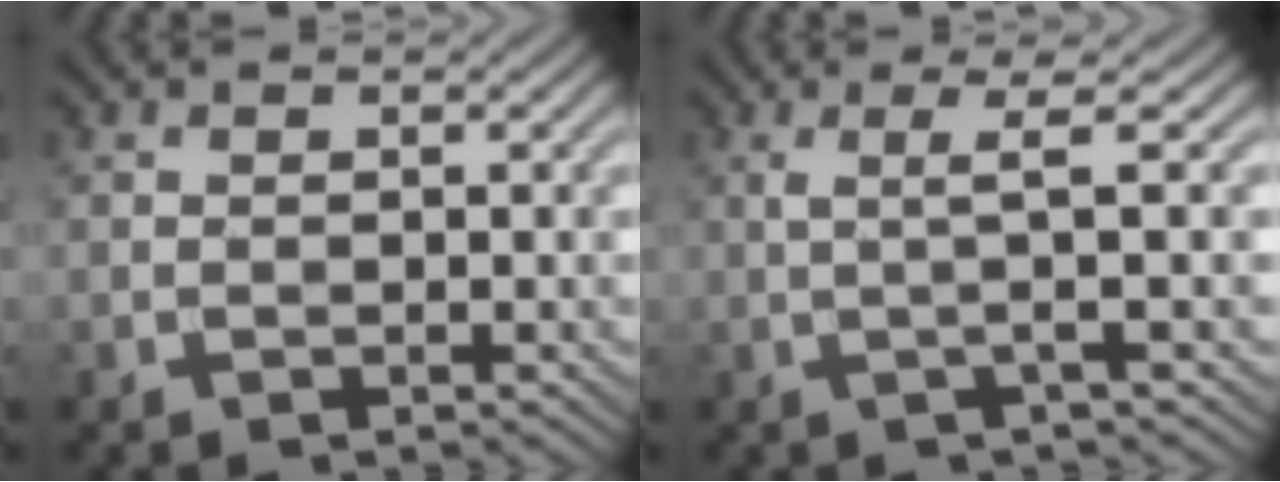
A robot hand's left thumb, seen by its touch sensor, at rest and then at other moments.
{"total": 3.5, "force": [0.4, 0.0, 3.5], "torque": [-0.068, 0.008, -0.003]}